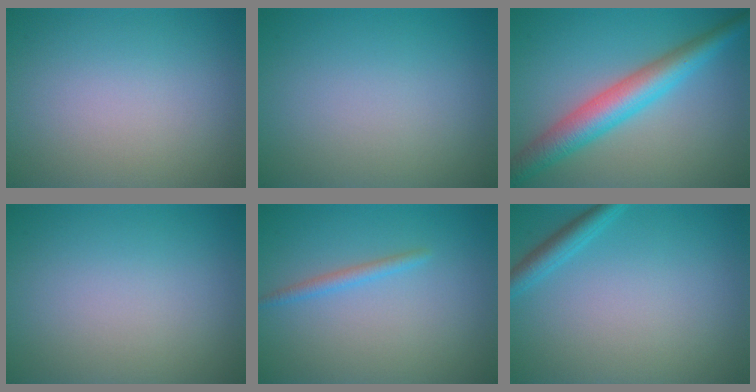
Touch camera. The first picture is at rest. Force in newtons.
{"total": 0.0}
{"total": 5.9, "press": 5.9, "slide": 0.1}
{"total": 0.0}
{"total": 1.3, "press": 1.3, "slide": 0.0}
{"total": 2.0, "press": 2.0, "slide": 0.2}